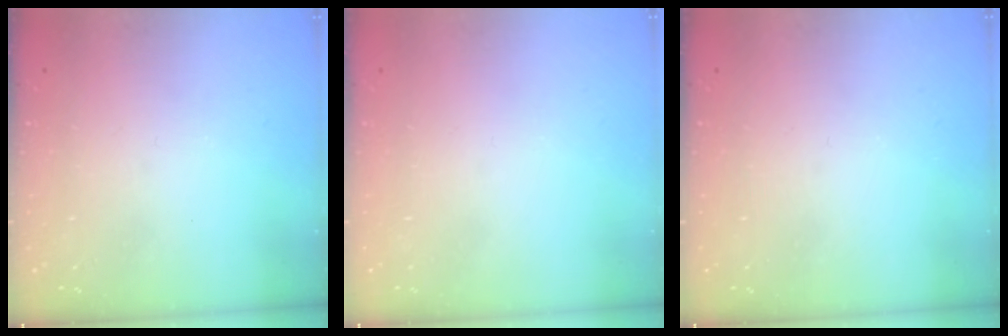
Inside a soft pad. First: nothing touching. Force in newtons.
{"total": 1.6, "press": 1.6, "slide": 0.1}
{"total": 0.0}